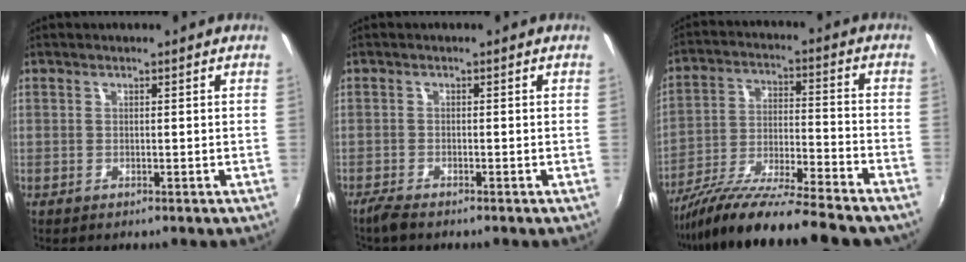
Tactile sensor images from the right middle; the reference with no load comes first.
{"total": 2.3, "force": [-2.0, 0.2, 1.2], "torque": [-0.032, -0.007, -0.041]}
{"total": 19.6, "force": [-16.5, 1.2, 10.4], "torque": [-0.190, -0.046, -0.271]}